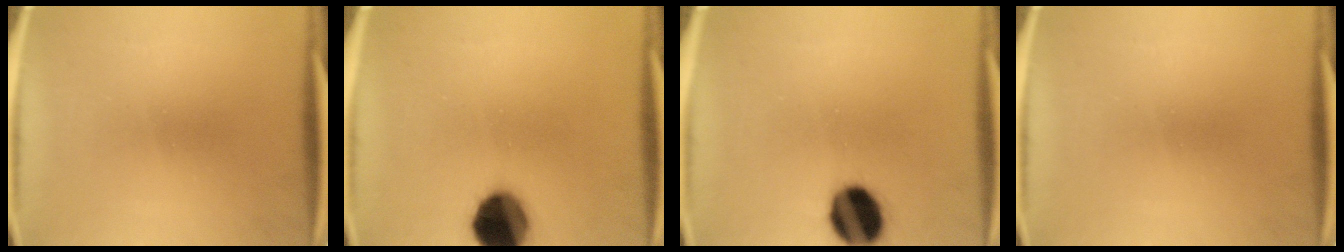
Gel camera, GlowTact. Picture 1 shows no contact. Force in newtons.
{"total": 14.1}
{"total": 12.7}
{"total": 0.0}